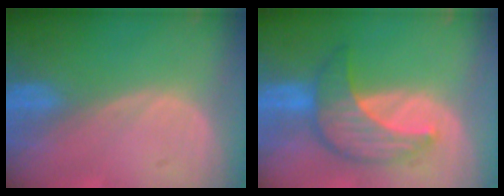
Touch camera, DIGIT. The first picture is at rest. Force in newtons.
{"total": 7.5, "press": 7.4, "slide": 1.2}